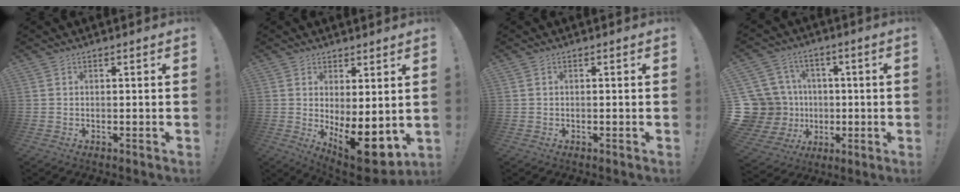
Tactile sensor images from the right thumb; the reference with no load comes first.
{"total": 10.0, "force": [-1.1, 3.5, 9.3], "torque": [-0.100, -0.016, -0.005]}
{"total": 0.5, "force": [-0.4, 0.1, 0.4], "torque": [-0.010, 0.001, -0.006]}
{"total": 18.2, "force": [-0.6, 16.2, 8.2], "torque": [-0.177, 0.006, 0.028]}